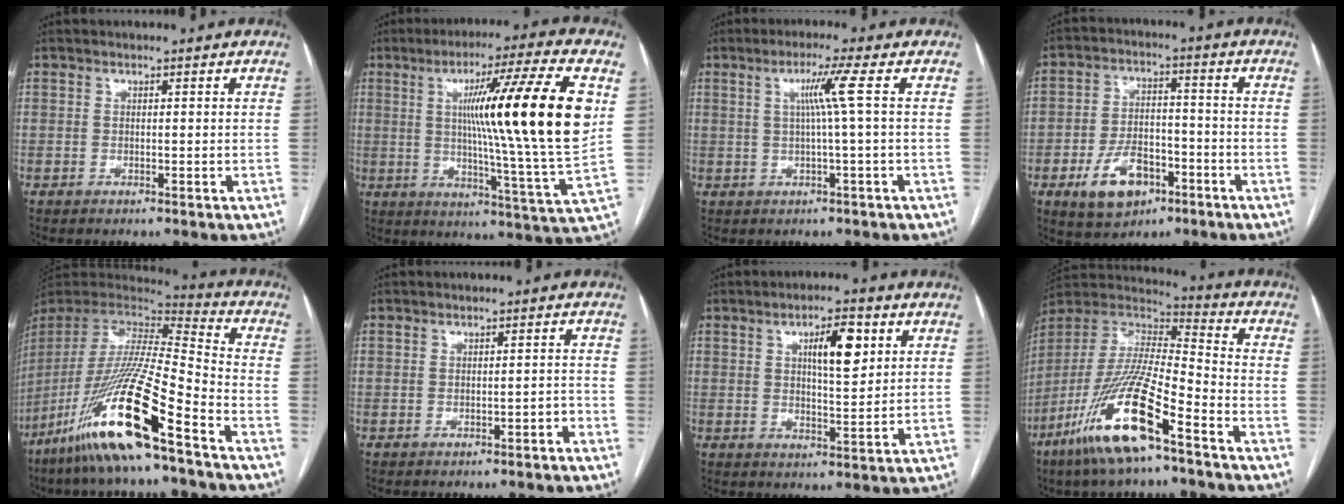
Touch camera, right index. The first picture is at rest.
{"total": 21.3, "force": [4.6, -1.6, 20.7], "torque": [-0.312, -0.011, 0.056]}
{"total": 4.7, "force": [0.8, -1.5, 4.3], "torque": [-0.085, 0.004, 0.019]}
{"total": 9.7, "force": [-4.8, 5.8, 6.2], "torque": [-0.120, 0.010, -0.075]}
{"total": 22.2, "force": [-13.6, 0.8, 17.6], "torque": [-0.376, -0.051, -0.267]}
{"total": 1.4, "force": [-1.0, 0.5, 0.9], "torque": [-0.016, 0.001, -0.010]}
{"total": 7.2, "force": [2.7, 1.9, 6.4], "torque": [-0.104, 0.007, 0.044]}
{"total": 19.2, "force": [-10.9, 2.9, 15.6], "torque": [-0.346, -0.038, -0.209]}